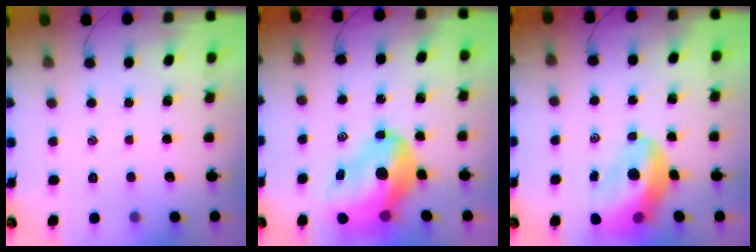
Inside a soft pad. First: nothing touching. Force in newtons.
{"total": 16.8, "press": 16.0, "slide": 5.0}
{"total": 14.2, "press": 13.6, "slide": 4.1}